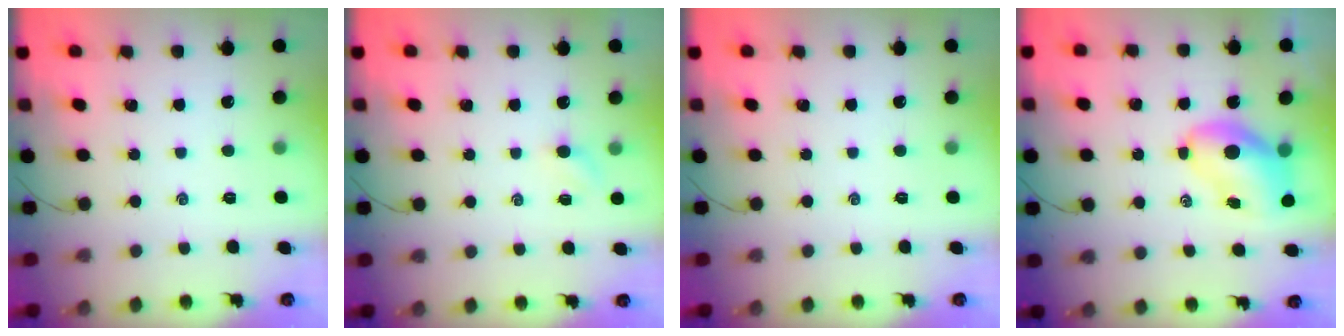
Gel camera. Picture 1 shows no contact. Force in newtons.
{"total": 2.5, "press": 2.4, "slide": 0.8}
{"total": 0.0}
{"total": 7.2, "press": 7.1, "slide": 1.2}